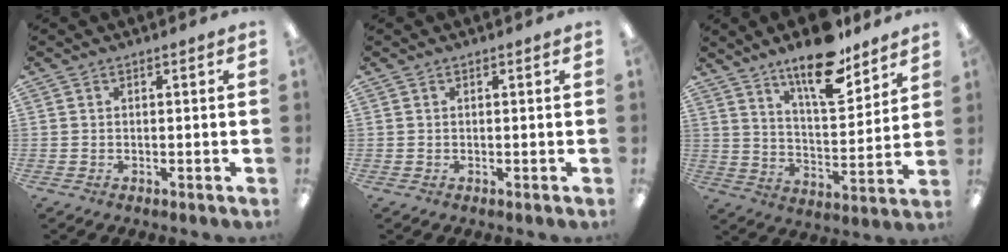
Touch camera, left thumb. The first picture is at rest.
{"total": 0.0}
{"total": 16.3, "force": [12.2, 5.4, 9.4], "torque": [-0.142, -0.074, 0.204]}